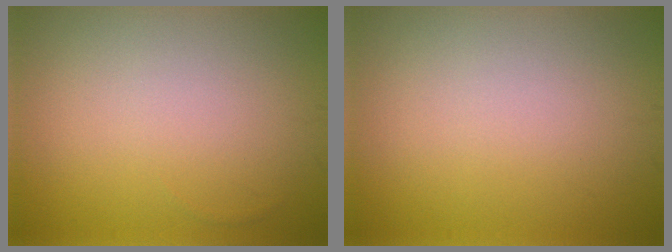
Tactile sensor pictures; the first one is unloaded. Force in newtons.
{"total": 0.0}